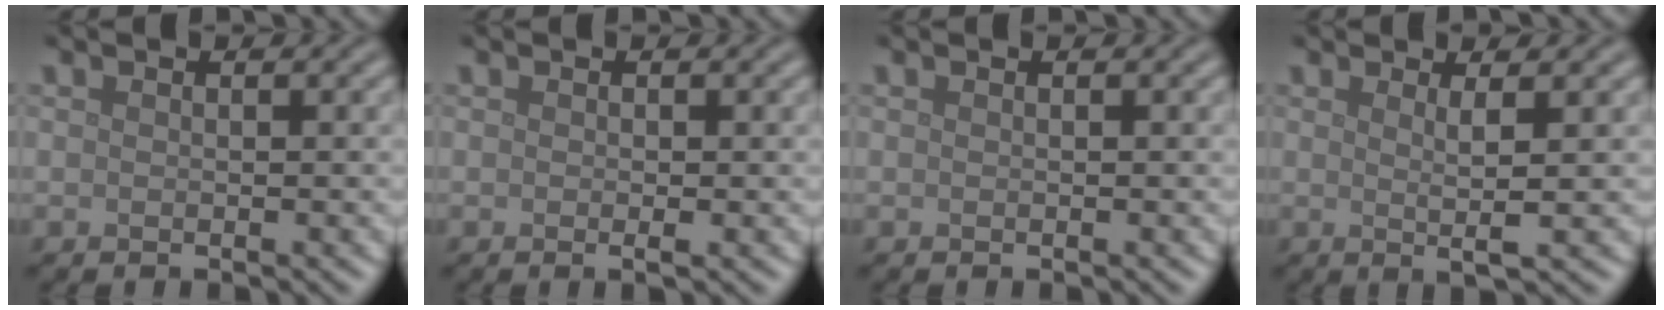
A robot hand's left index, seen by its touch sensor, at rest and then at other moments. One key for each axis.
{"total": 0.6, "fx": 0.0, "fy": 0.2, "fz": 0.5, "tx": -0.008, "ty": -0.003, "tz": -0.001}
{"total": 0.0}
{"total": 2.4, "fx": 0.6, "fy": 0.4, "fz": 2.3, "tx": -0.044, "ty": -0.004, "tz": 0.006}